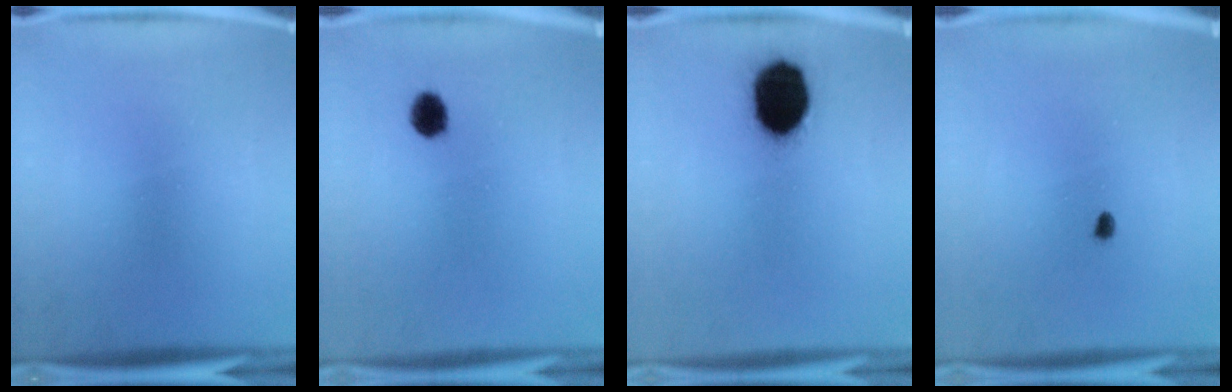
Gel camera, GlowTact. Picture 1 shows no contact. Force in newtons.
{"total": 3.7}
{"total": 16.0}
{"total": 1.3}